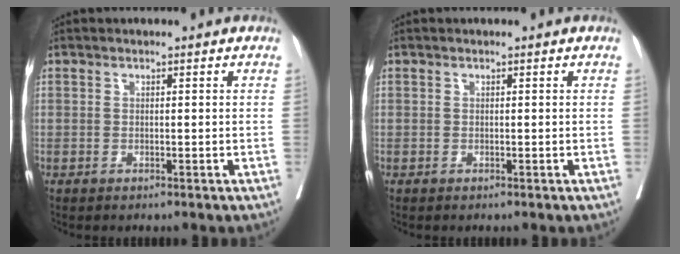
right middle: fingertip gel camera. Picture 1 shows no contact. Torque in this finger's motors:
{"motor_torque": [-0.01, -0.05, -0.05, 0.00]}